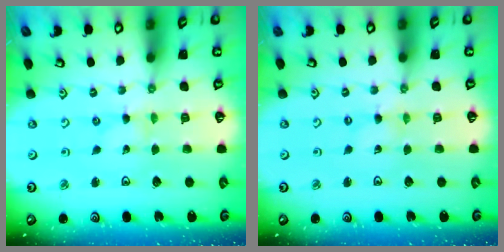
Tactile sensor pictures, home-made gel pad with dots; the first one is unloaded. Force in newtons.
{"total": 0.0}